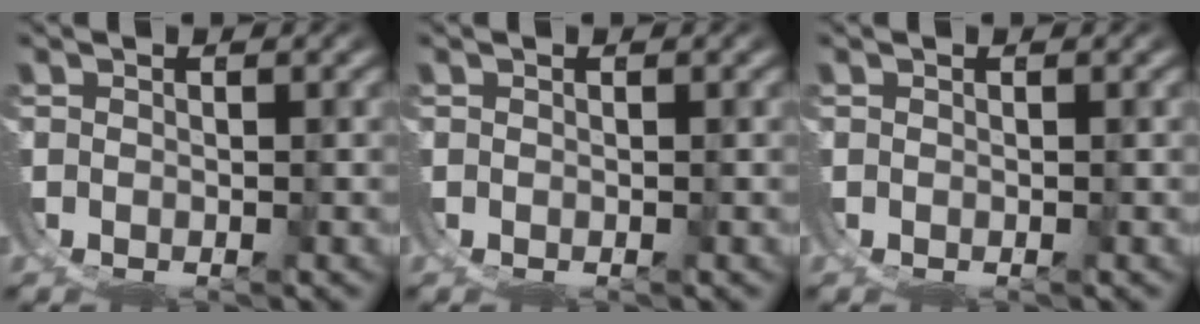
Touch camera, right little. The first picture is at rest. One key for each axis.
{"total": 0.0}
{"total": 0.0}